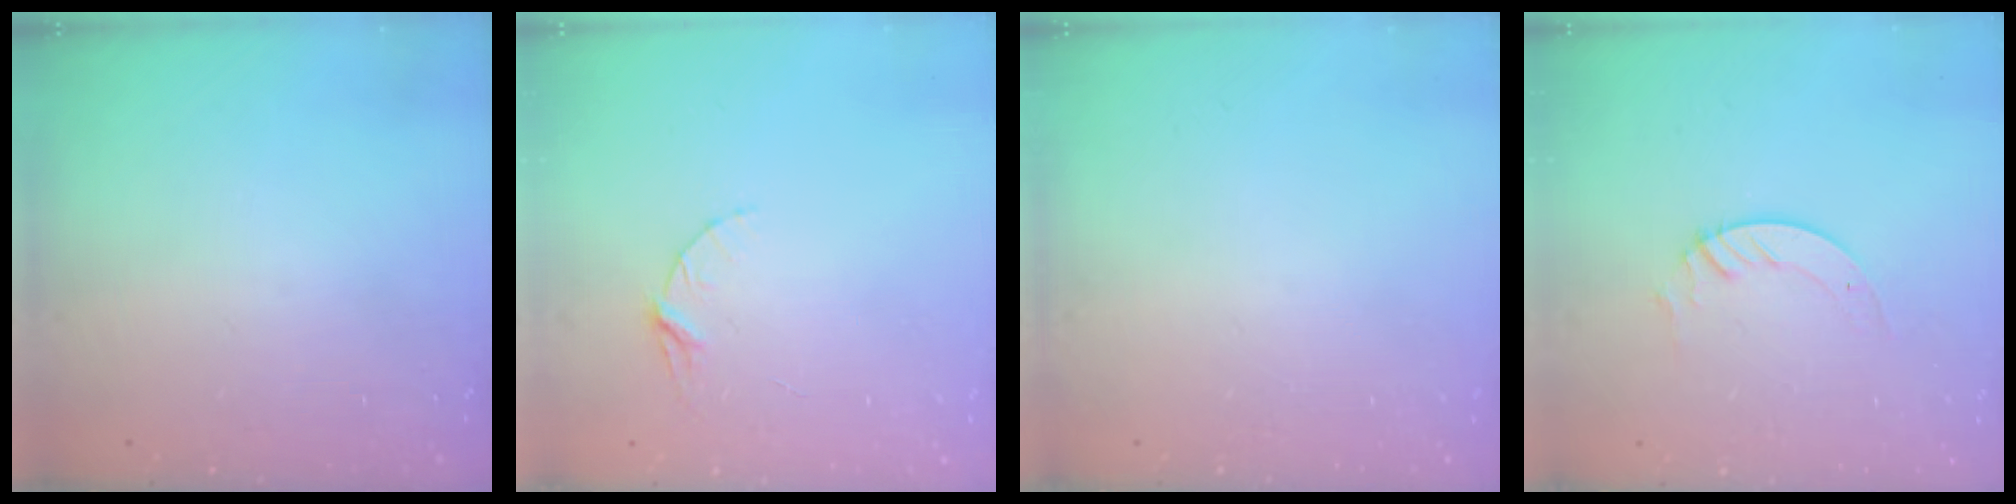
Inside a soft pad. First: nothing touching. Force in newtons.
{"total": 3.9, "press": 3.9, "slide": 0.4}
{"total": 0.0}
{"total": 3.0, "press": 3.0, "slide": 0.2}